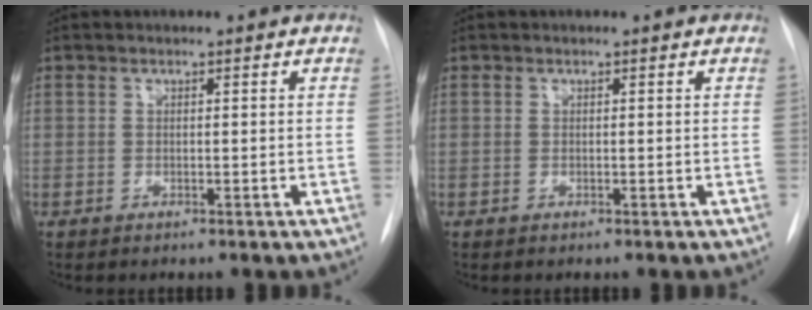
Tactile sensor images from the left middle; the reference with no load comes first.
{"total": 0.0}